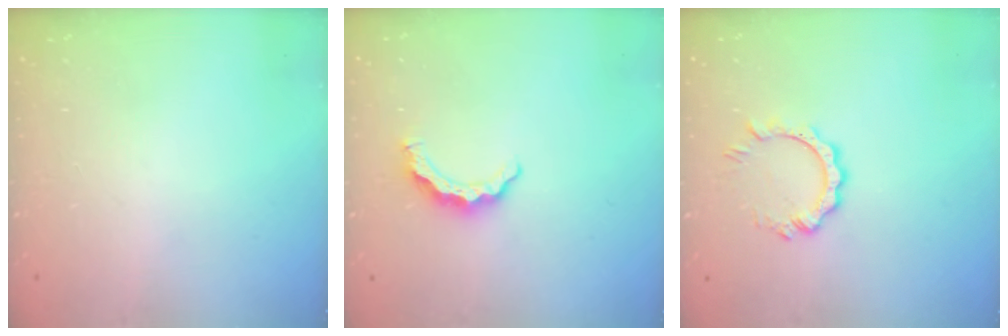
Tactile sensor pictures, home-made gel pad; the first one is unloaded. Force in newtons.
{"total": 6.6, "press": 6.6, "slide": 0.2}
{"total": 5.3, "press": 5.2, "slide": 0.4}